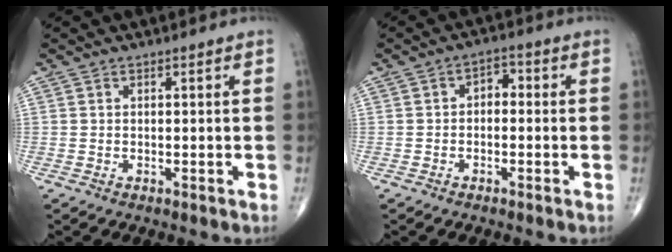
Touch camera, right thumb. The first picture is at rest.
{"total": 3.0, "force": [-0.3, 2.0, 2.2], "torque": [-0.015, 0.016, -0.017]}